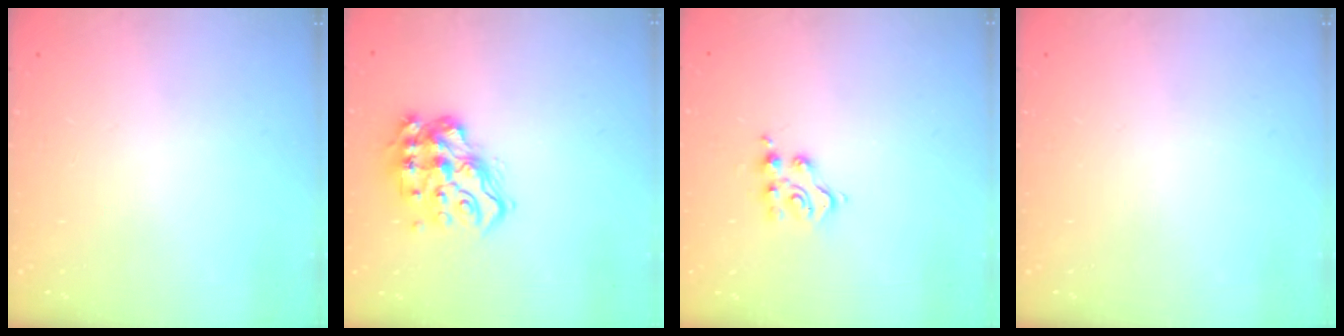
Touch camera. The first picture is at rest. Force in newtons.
{"total": 14.1, "press": 14.1, "slide": 1.2}
{"total": 5.6, "press": 5.6, "slide": 0.1}
{"total": 0.0}